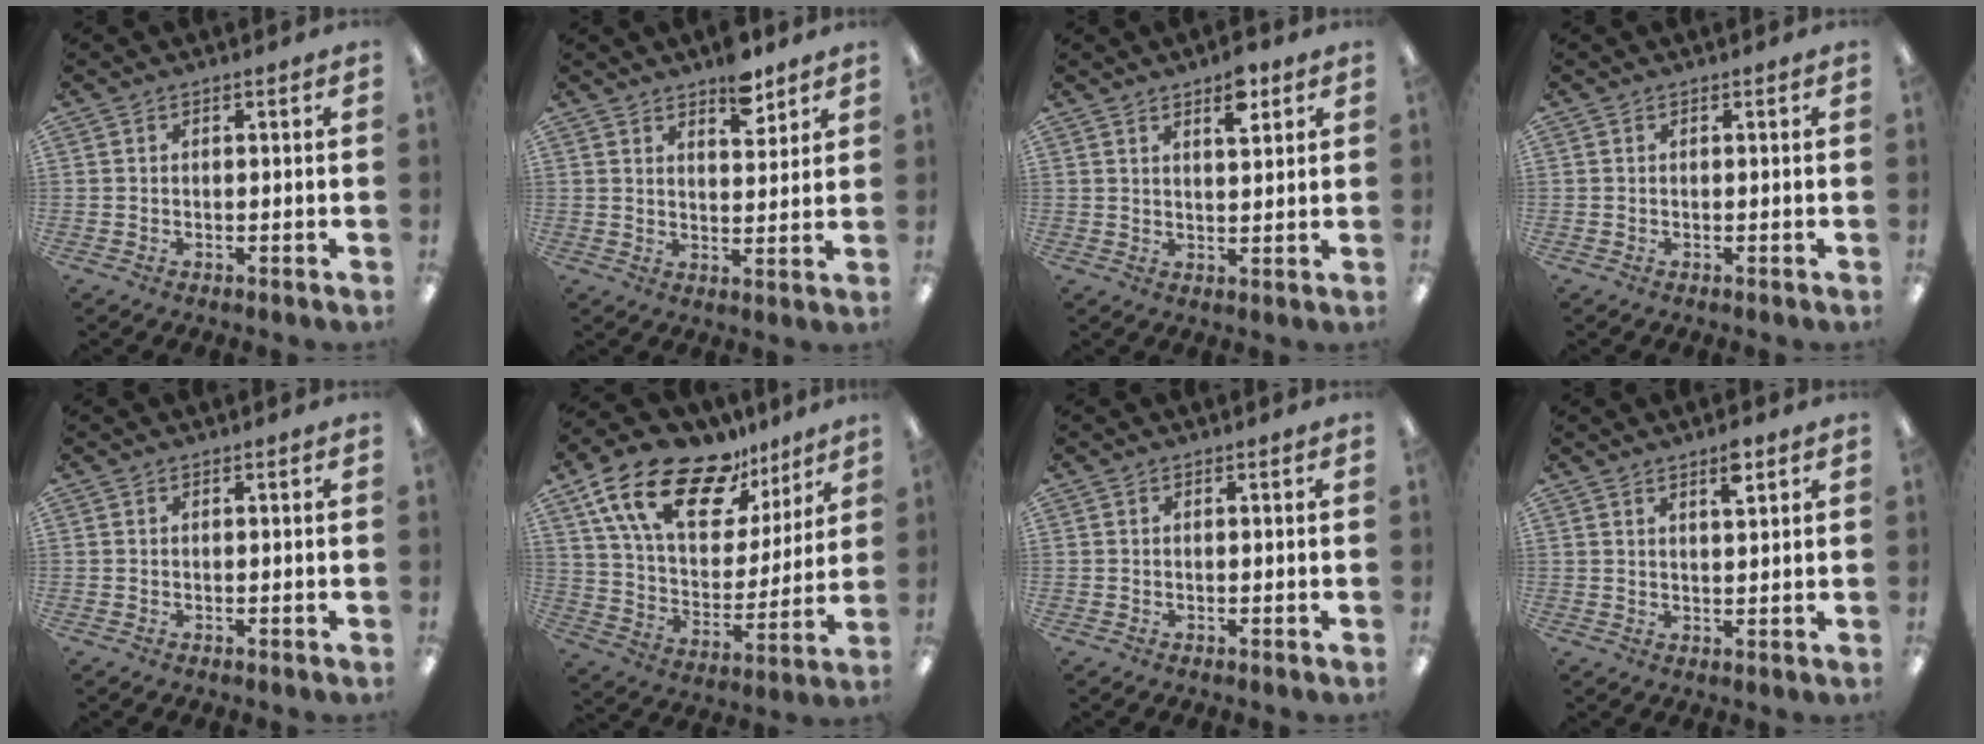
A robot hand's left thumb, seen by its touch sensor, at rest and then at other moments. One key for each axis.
{"total": 7.3, "fx": 5.6, "fy": 3.1, "fz": 3.7, "tx": -0.036, "ty": -0.034, "tz": 0.094}
{"total": 5.7, "fx": 3.8, "fy": 2.1, "fz": 3.7, "tx": -0.041, "ty": -0.018, "tz": 0.059}
{"total": 0.0}
{"total": 0.0}
{"total": 20.9, "fx": 13.9, "fy": 10.1, "fz": 12.0, "tx": -0.222, "ty": -0.074, "tz": 0.249}
{"total": 0.0}
{"total": 4.3, "fx": 3.0, "fy": 1.1, "fz": 2.9, "tx": -0.042, "ty": -0.009, "tz": 0.046}